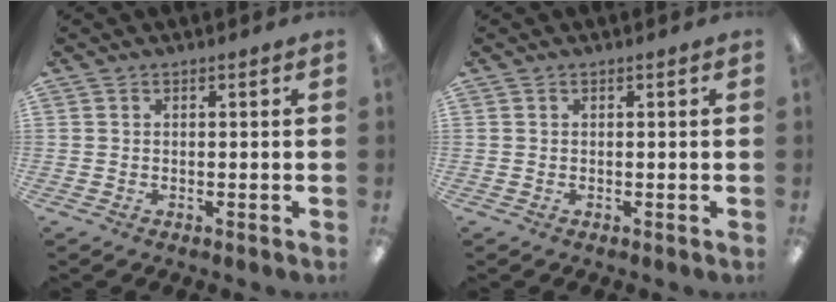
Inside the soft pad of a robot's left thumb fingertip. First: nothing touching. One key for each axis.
{"total": 0.0}